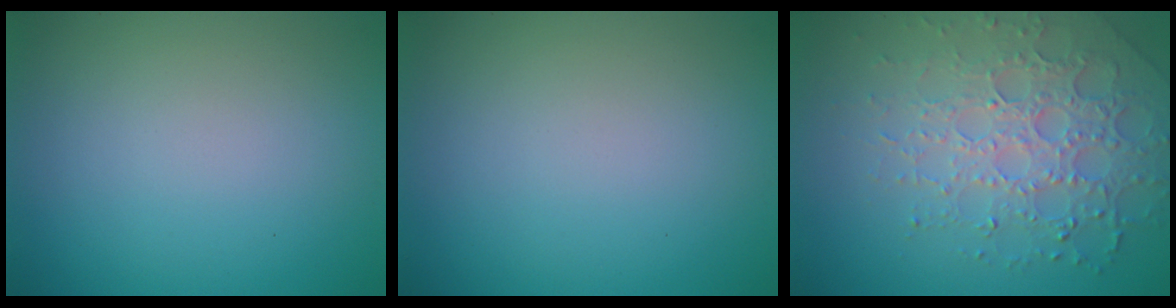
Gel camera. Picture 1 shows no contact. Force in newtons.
{"total": 0.0}
{"total": 5.9, "press": 4.7, "slide": 3.6}